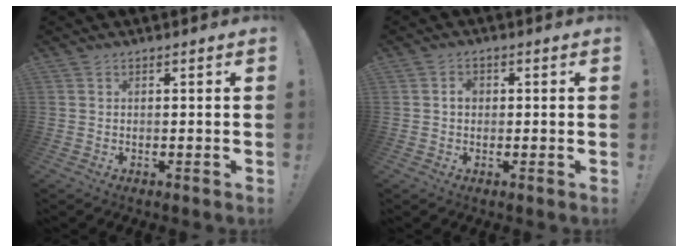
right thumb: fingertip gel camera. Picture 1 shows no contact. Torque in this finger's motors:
{"motor_torque": [0.36, 0.49, 0.38, -0.27, 0.17]}